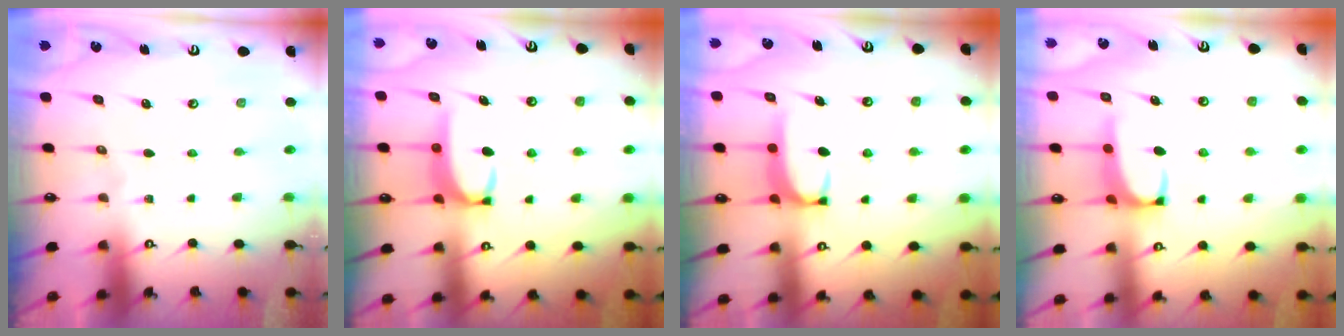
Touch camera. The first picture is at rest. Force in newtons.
{"total": 3.5, "press": 3.5, "slide": 0.5}
{"total": 1.8, "press": 1.8, "slide": 0.5}
{"total": 0.9, "press": 0.6, "slide": 0.7}